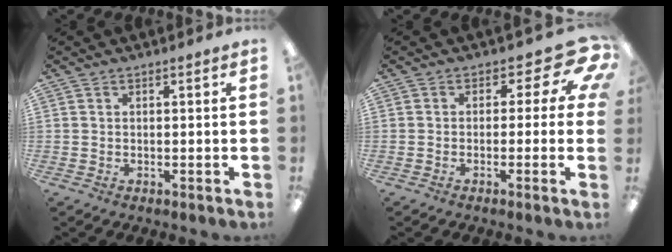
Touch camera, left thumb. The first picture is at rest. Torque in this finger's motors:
{"motor_torque": [0.98, 1.25, 0.08, -0.12, 0.00]}